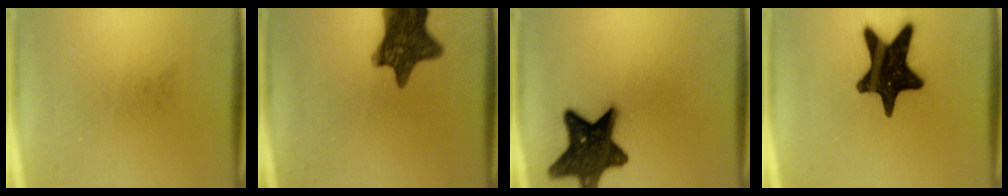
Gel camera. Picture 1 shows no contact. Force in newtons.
{"total": 12.3}
{"total": 15.0}
{"total": 19.1}